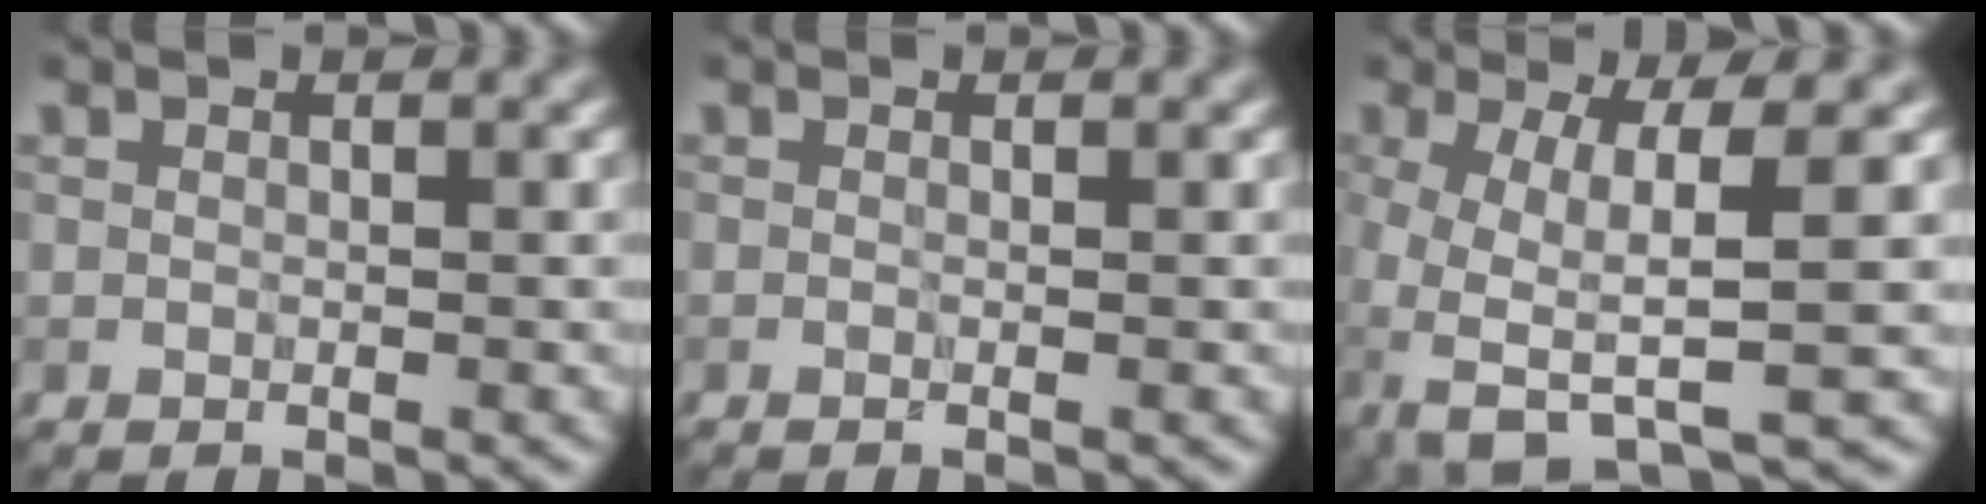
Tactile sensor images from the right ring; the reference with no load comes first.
{"total": 1.3, "force": [-0.1, 0.7, 1.1], "torque": [-0.007, -0.006, -0.016]}
{"total": 7.5, "force": [-1.7, 2.2, 7.0], "torque": [-0.142, -0.004, -0.032]}